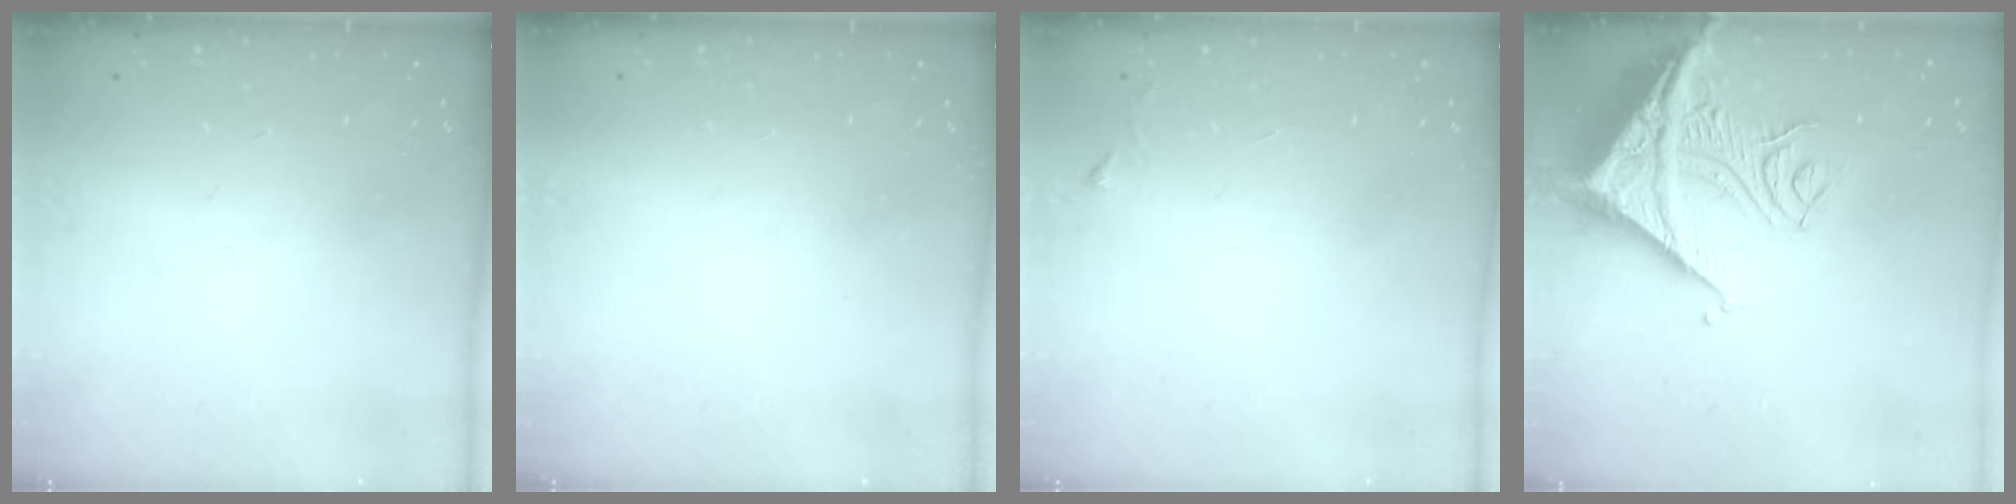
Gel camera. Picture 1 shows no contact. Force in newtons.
{"total": 1.5, "press": 1.5, "slide": 0.1}
{"total": 2.3, "press": 2.3, "slide": 0.4}
{"total": 18.3, "press": 18.1, "slide": 2.4}